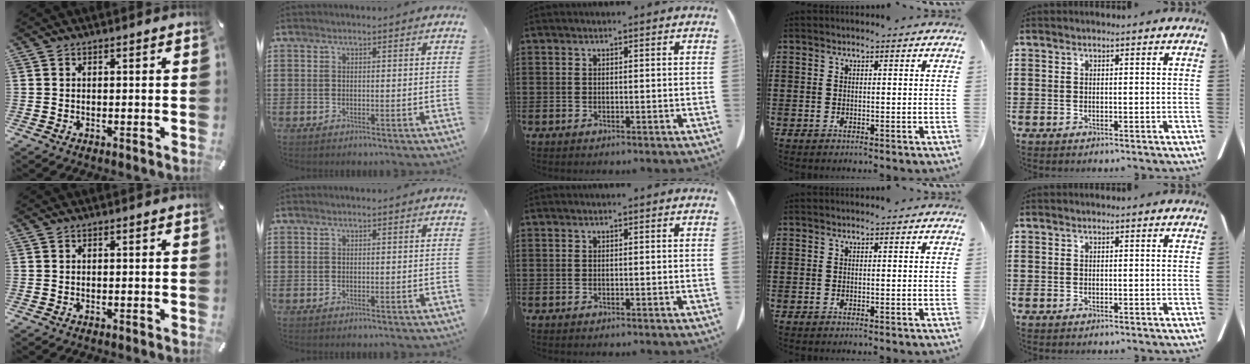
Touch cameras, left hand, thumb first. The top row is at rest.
{}